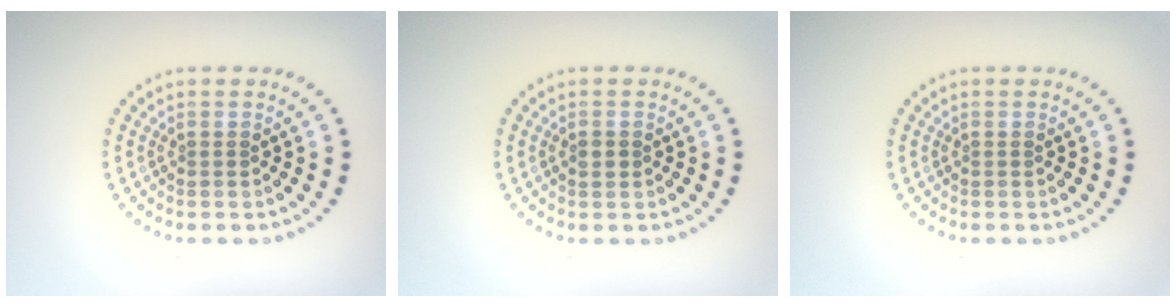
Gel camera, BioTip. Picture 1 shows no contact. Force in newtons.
{"total": 1.2, "press": 1.2, "slide": 0.1}
{"total": 0.0}